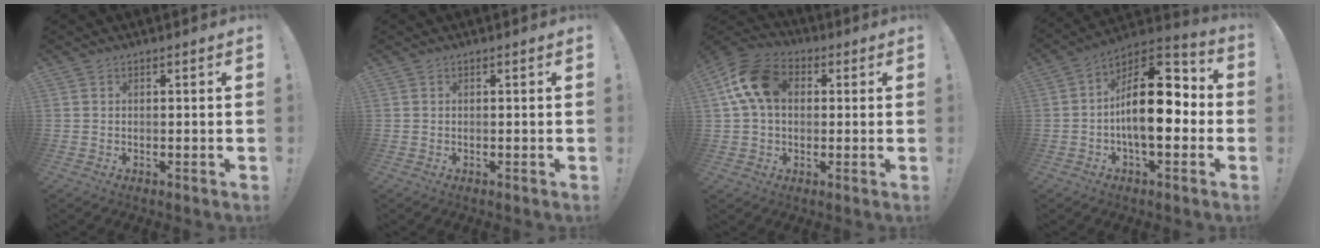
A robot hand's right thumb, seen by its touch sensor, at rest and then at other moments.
{"total": 0.0}
{"total": 14.7, "force": [3.4, 10.1, 10.1], "torque": [-0.176, 0.009, 0.071]}
{"total": 19.4, "force": [-0.7, 9.8, 16.7], "torque": [-0.260, 0.010, -0.013]}